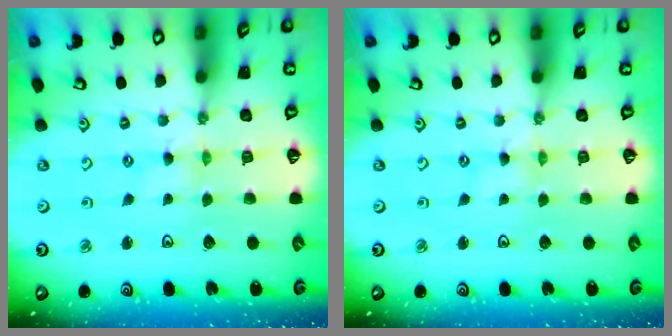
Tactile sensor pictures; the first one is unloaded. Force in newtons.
{"total": 0.0}